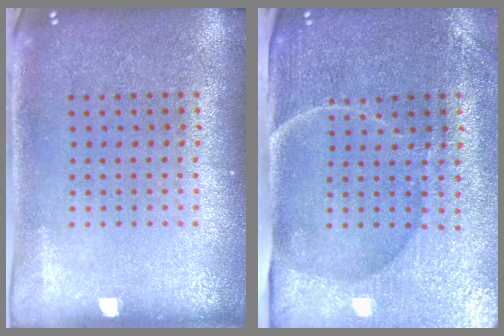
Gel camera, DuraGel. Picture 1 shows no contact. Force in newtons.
{"total": 4.6, "press": 4.0, "slide": 2.3}